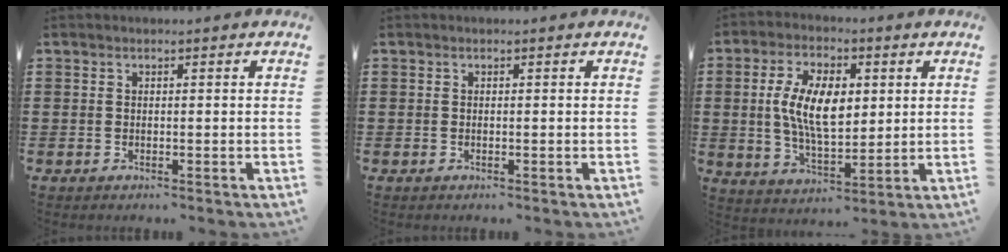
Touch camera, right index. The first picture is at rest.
{"total": 0.0}
{"total": 10.0, "force": [1.4, 4.9, 8.6], "torque": [-0.179, 0.012, 0.022]}